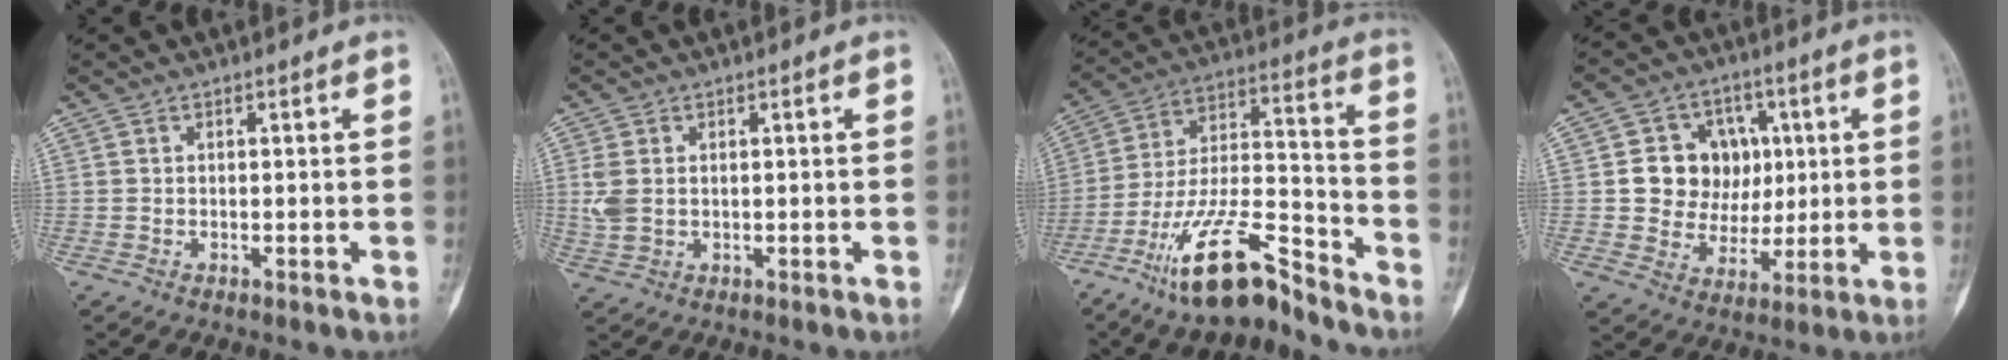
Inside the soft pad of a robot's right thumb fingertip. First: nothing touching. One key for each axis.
{"total": 4.1, "fx": 0.5, "fy": 2.8, "fz": 3.0, "tx": -0.081, "ty": 0.001, "tz": 0.015}
{"total": 16.6, "fx": -12.1, "fy": 4.5, "fz": 10.4, "tx": -0.186, "ty": 0.085, "tz": -0.220}
{"total": 12.3, "fx": 2.0, "fy": 10.8, "fz": 5.6, "tx": -0.029, "ty": 0.003, "tz": 0.042}